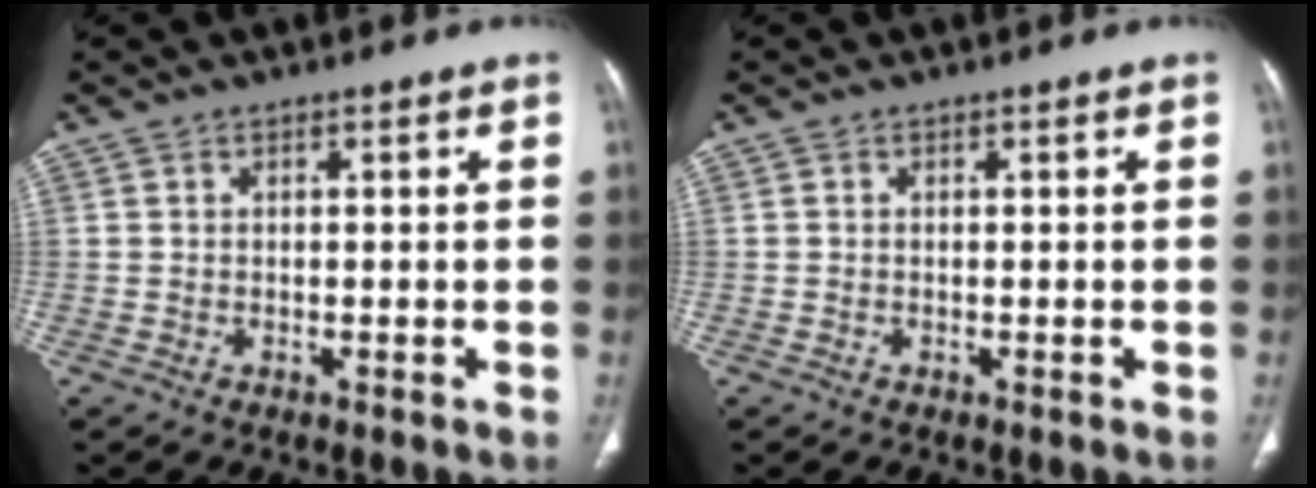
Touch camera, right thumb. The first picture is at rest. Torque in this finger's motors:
{"motor_torque": [0.05, -0.10, 0.11, -0.14, 0.03]}